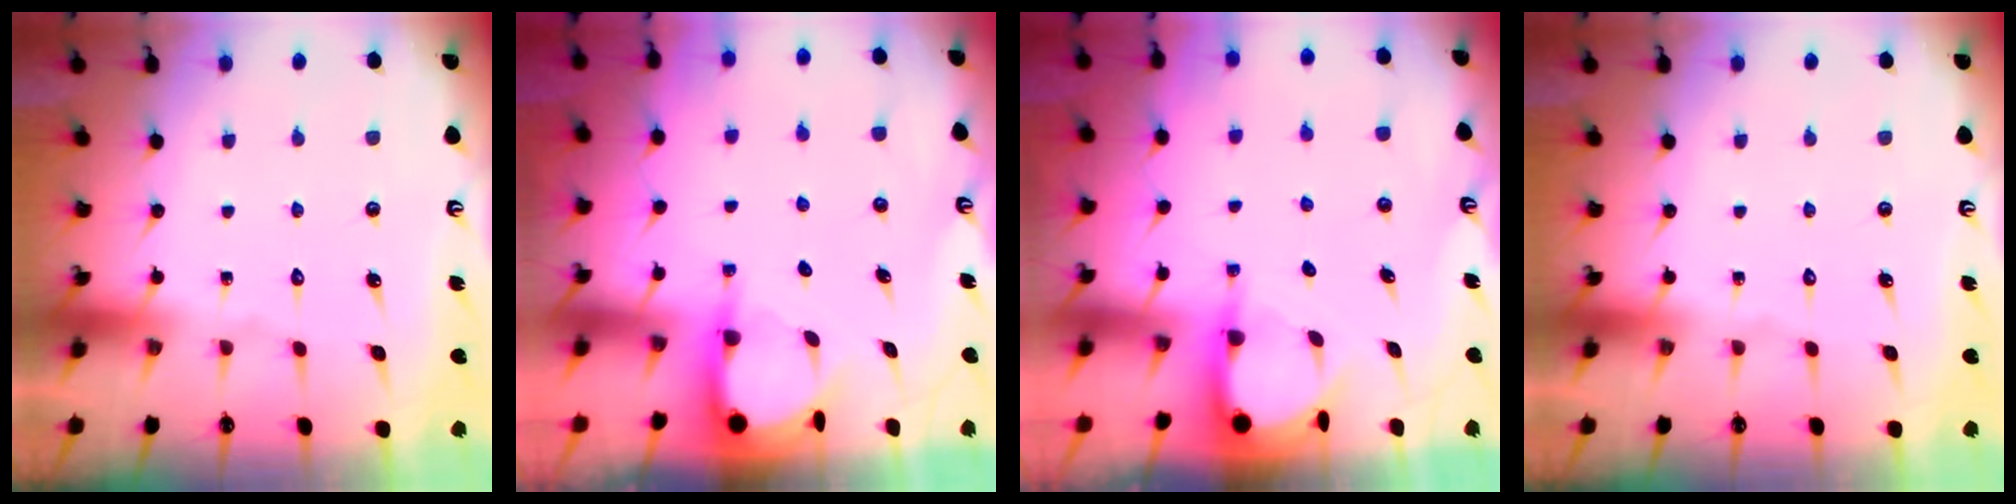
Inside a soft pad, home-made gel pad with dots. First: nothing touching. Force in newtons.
{"total": 3.9, "press": 3.9, "slide": 0.3}
{"total": 3.9, "press": 3.9, "slide": 0.3}
{"total": 0.0}